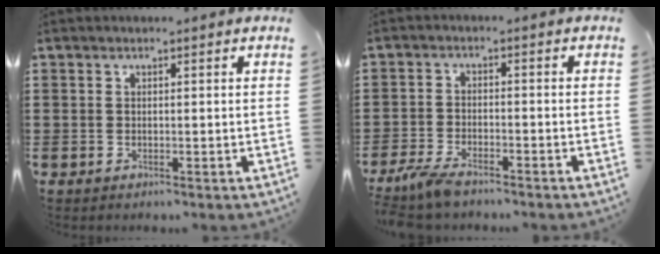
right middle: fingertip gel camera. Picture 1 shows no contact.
{"total": 4.0, "force": [-3.5, 0.8, 1.8], "torque": [-0.060, -0.008, -0.075]}